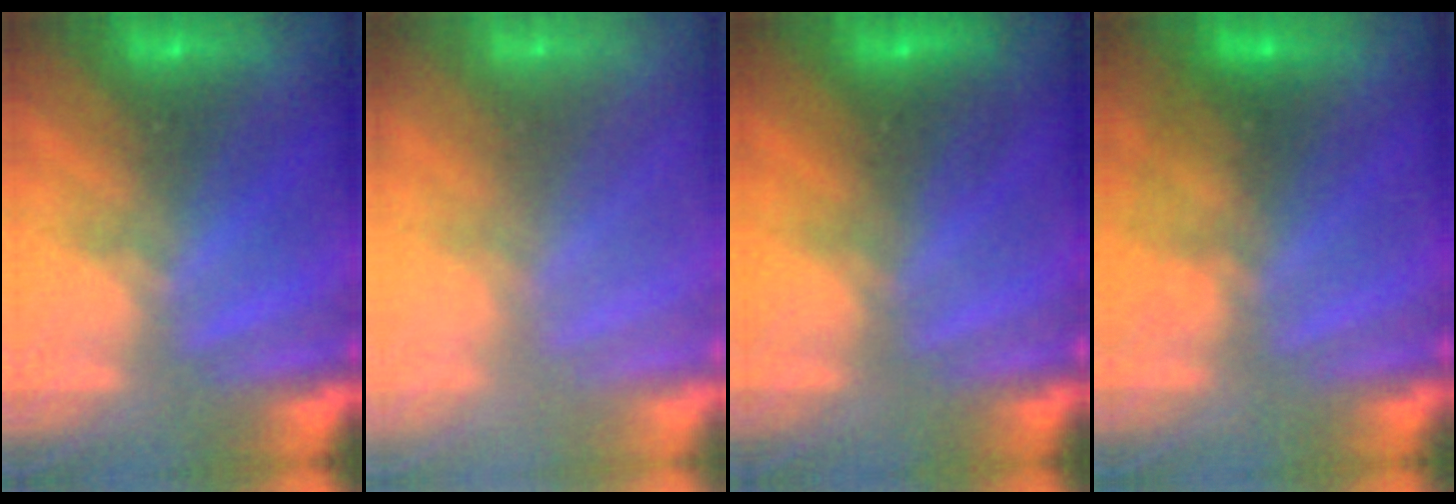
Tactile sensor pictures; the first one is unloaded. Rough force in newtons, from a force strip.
{"total": 2.9}
{"total": 2.5}
{"total": 2.7}